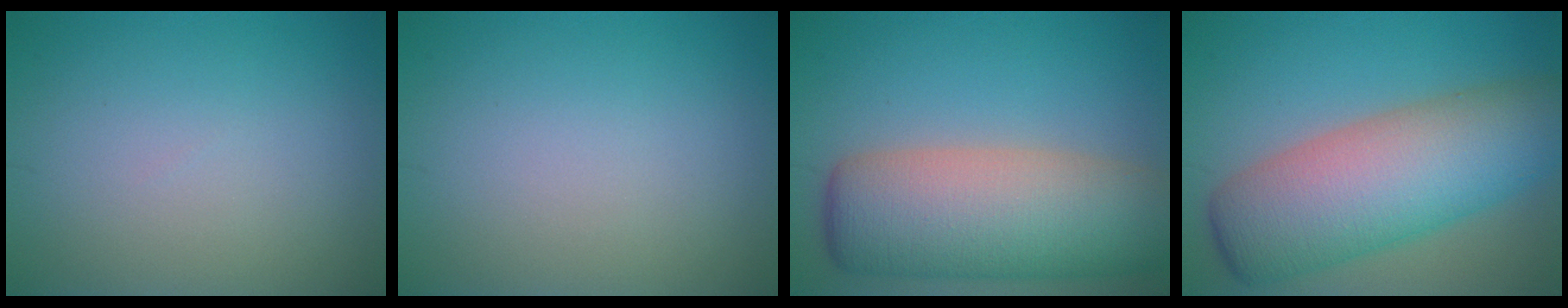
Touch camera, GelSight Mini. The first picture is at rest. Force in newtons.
{"total": 0.0}
{"total": 11.3, "press": 11.3, "slide": 0.7}
{"total": 11.0, "press": 11.0, "slide": 0.4}